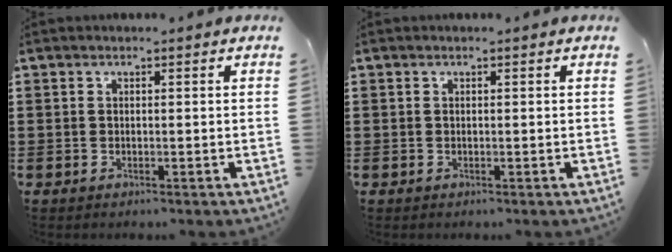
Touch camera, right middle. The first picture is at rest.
{"total": 0.0}